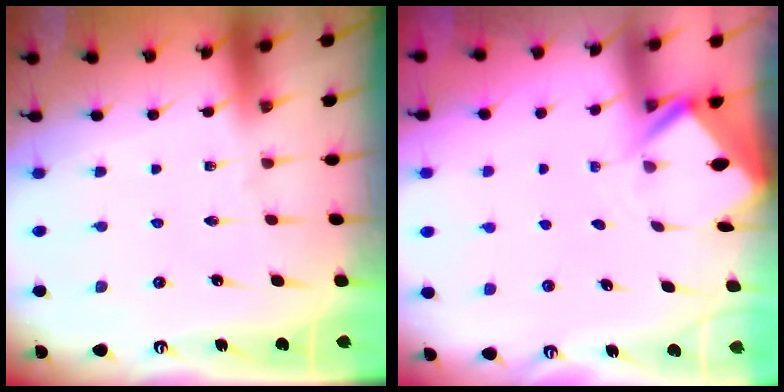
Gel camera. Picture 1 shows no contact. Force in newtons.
{"total": 2.4, "press": 2.4, "slide": 0.1}